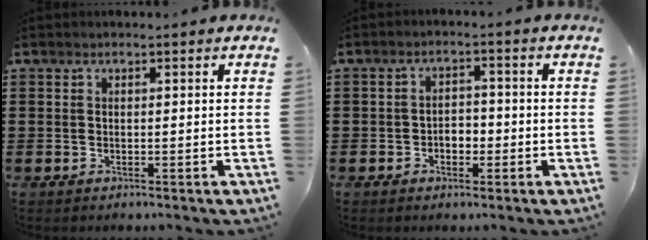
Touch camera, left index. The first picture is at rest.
{"total": 2.5, "force": [-1.1, 1.7, 1.5], "torque": [-0.031, 0.005, -0.027]}